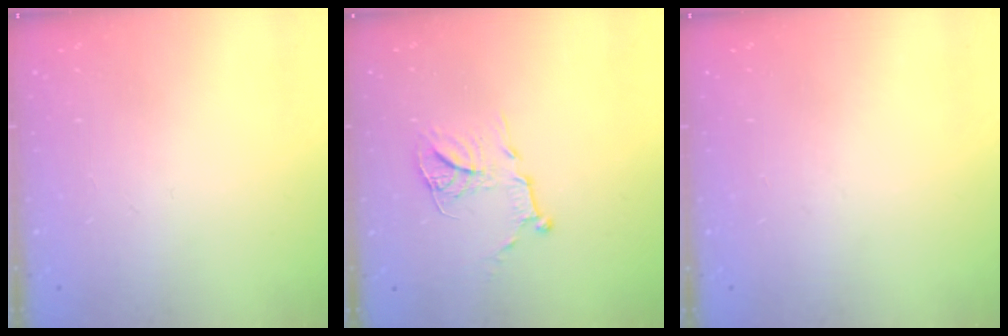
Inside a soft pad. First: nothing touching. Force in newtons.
{"total": 12.1, "press": 12.1, "slide": 0.9}
{"total": 0.0}